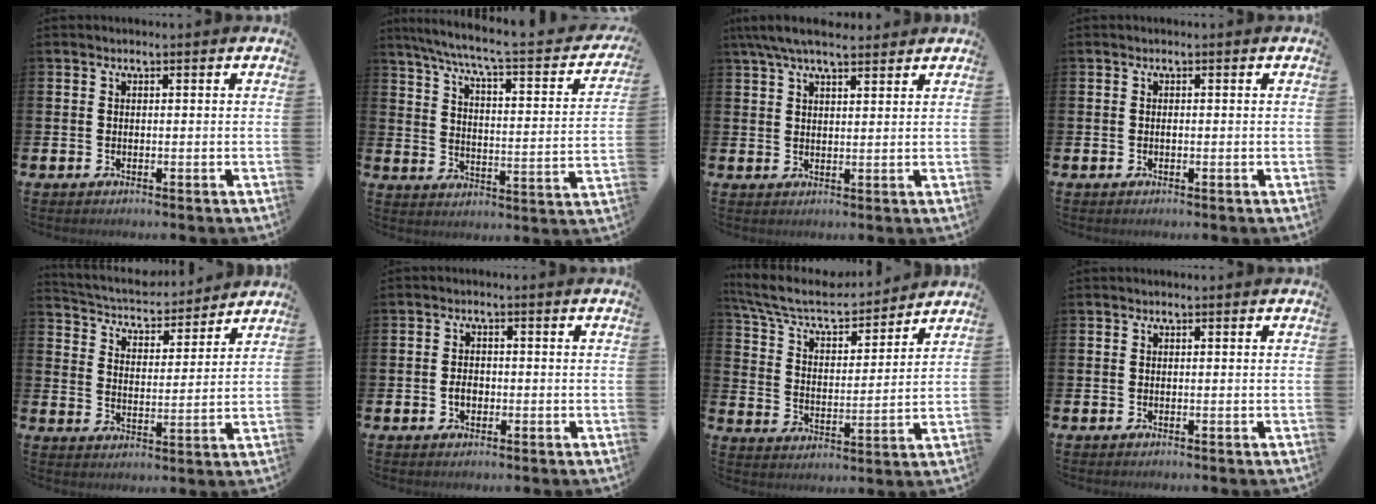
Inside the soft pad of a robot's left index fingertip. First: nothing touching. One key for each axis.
{"total": 6.6, "fx": 5.5, "fy": 0.7, "fz": 3.7, "tx": -0.090, "ty": -0.045, "tz": 0.083}
{"total": 5.8, "fx": 5.0, "fy": 1.5, "fz": 2.5, "tx": -0.062, "ty": -0.009, "tz": 0.093}
{"total": 0.0}
{"total": 5.1, "fx": 4.9, "fy": 1.4, "fz": 0.6, "tx": -0.045, "ty": -0.039, "tz": 0.081}
{"total": 2.1, "fx": -0.5, "fy": 1.5, "fz": 1.3, "tx": -0.018, "ty": 0.003, "tz": -0.014}
{"total": 8.1, "fx": 7.3, "fy": 2.0, "fz": 2.8, "tx": -0.096, "ty": -0.049, "tz": 0.127}
{"total": 0.0}